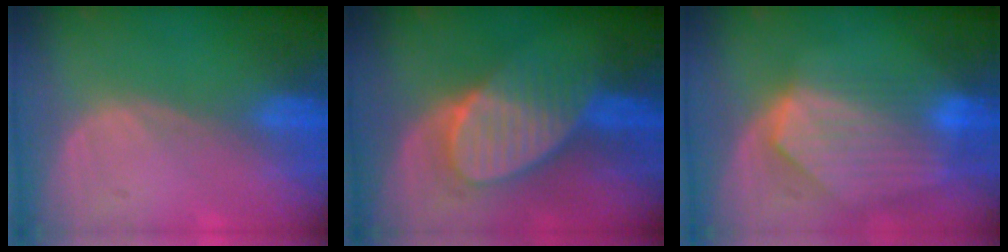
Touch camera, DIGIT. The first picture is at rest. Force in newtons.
{"total": 7.5, "press": 7.4, "slide": 1.3}
{"total": 9.2, "press": 8.1, "slide": 4.4}